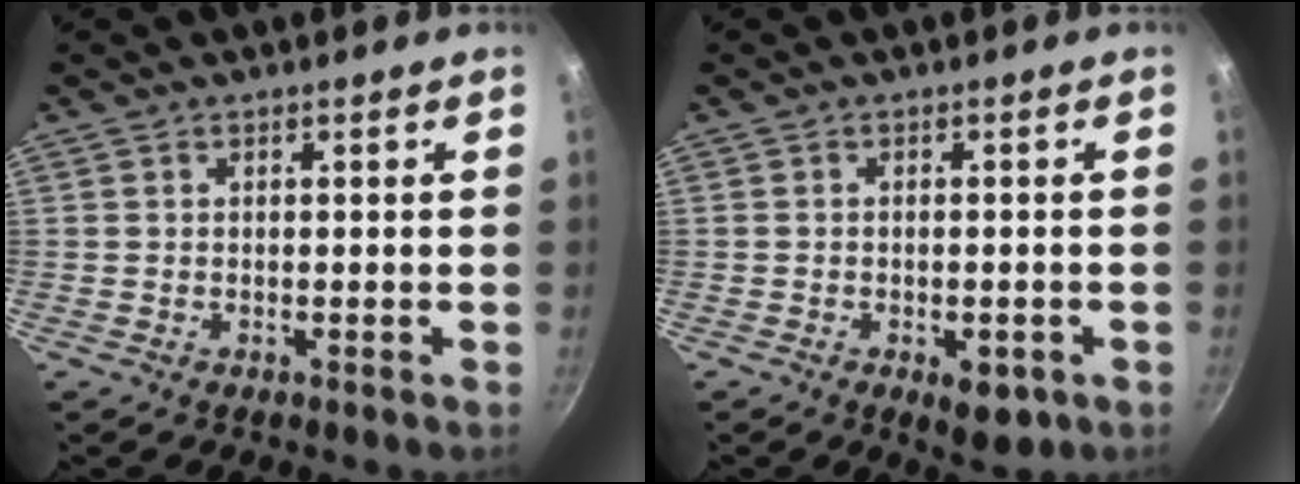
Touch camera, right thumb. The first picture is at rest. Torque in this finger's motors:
{"motor_torque": [-0.22, 0.19, 0.25, 0.50, 0.04]}